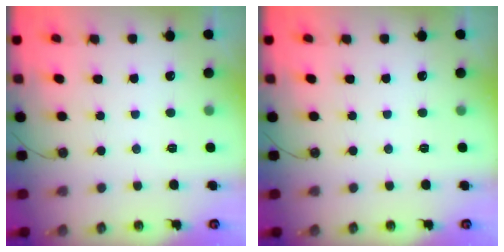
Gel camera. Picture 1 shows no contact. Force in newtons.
{"total": 0.0}